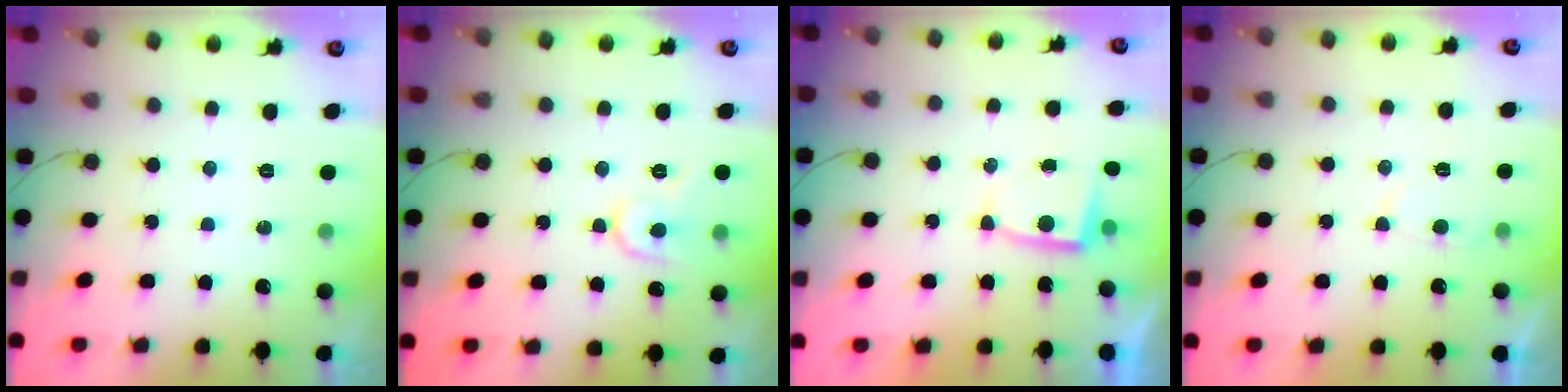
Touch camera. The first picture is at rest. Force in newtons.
{"total": 7.8, "press": 7.8, "slide": 0.8}
{"total": 3.0, "press": 3.0, "slide": 0.4}
{"total": 3.0, "press": 2.9, "slide": 0.5}